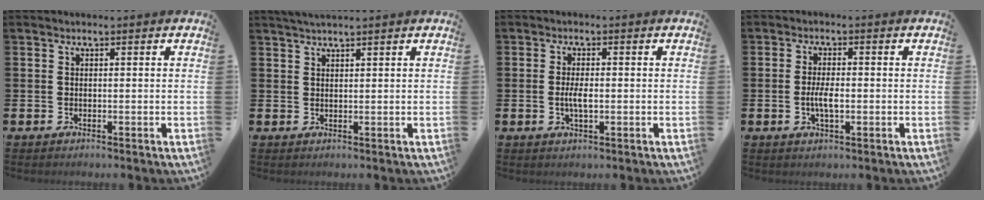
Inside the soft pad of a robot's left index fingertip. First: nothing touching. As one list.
[{"total": 1.8, "force": [1.7, -0.2, 0.6], "torque": [-0.017, 0.000, 0.032]}, {"total": 2.8, "force": [-0.2, 1.1, 2.6], "torque": [-0.042, -0.003, -0.006]}, {"total": 3.3, "force": [-0.5, 1.3, 3.0], "torque": [-0.042, -0.002, -0.013]}]